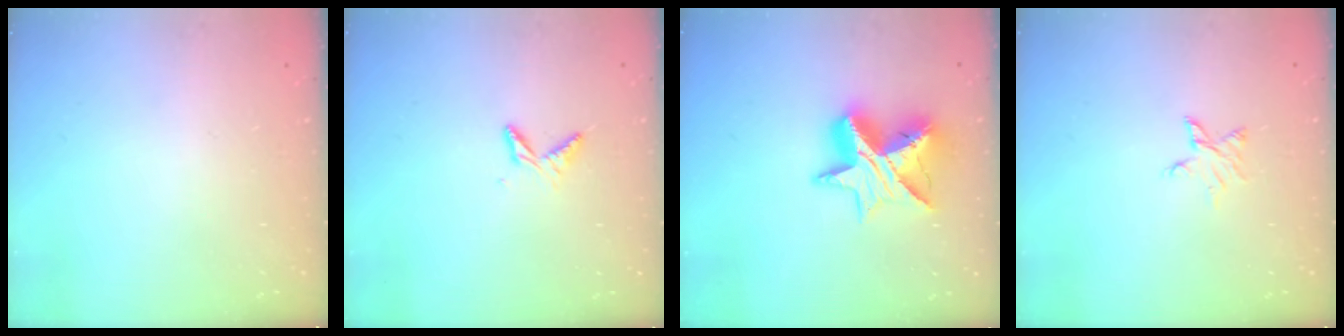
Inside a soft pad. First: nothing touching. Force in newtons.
{"total": 5.6, "press": 5.5, "slide": 0.5}
{"total": 12.9, "press": 12.9, "slide": 0.8}
{"total": 3.8, "press": 3.8, "slide": 0.4}